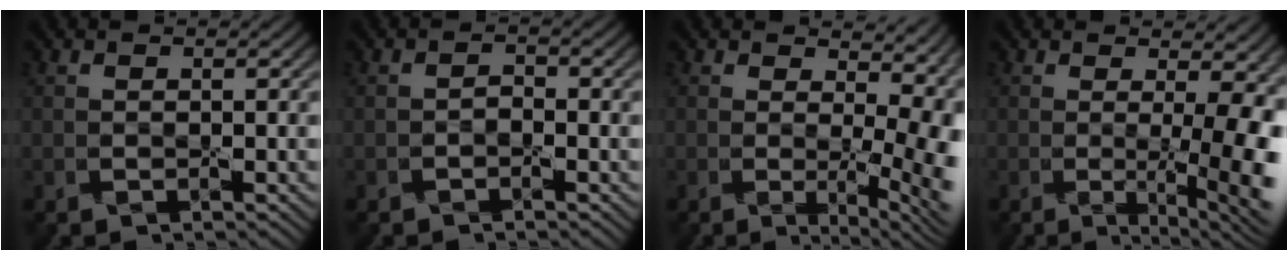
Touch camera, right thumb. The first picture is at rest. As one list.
[{"total": 0.7, "force": [-0.6, 0.3, 0.3], "torque": [-0.004, 0.004, -0.012]}, {"total": 10.3, "force": [0.9, 4.2, 9.3], "torque": [-0.089, 0.003, 0.021]}, {"total": 11.4, "force": [-0.7, 3.9, 10.7], "torque": [-0.102, -0.001, -0.009]}]